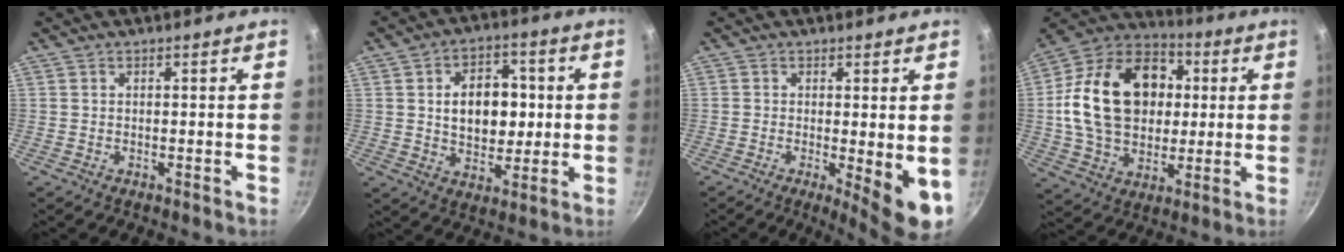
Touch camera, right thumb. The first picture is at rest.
{"total": 12.4, "force": [1.2, 8.7, 8.8], "torque": [-0.090, 0.005, 0.021]}
{"total": 7.9, "force": [-1.1, 2.0, 7.6], "torque": [-0.095, -0.013, -0.009]}
{"total": 24.5, "force": [3.0, 18.0, 16.5], "torque": [-0.259, 0.024, 0.047]}